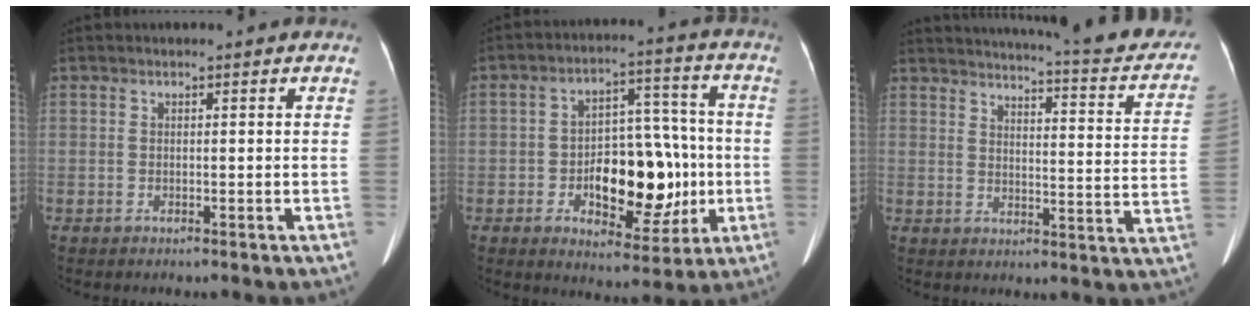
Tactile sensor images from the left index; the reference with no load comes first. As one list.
[{"total": 14.5, "force": [-2.7, 7.1, 12.4], "torque": [-0.185, 0.026, -0.029]}, {"total": 23.7, "force": [20.9, 3.4, 10.7], "torque": [-0.140, -0.043, 0.235]}]